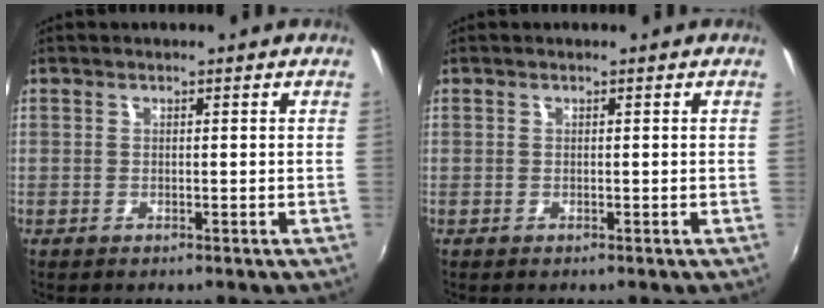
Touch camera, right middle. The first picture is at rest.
{"total": 0.0}